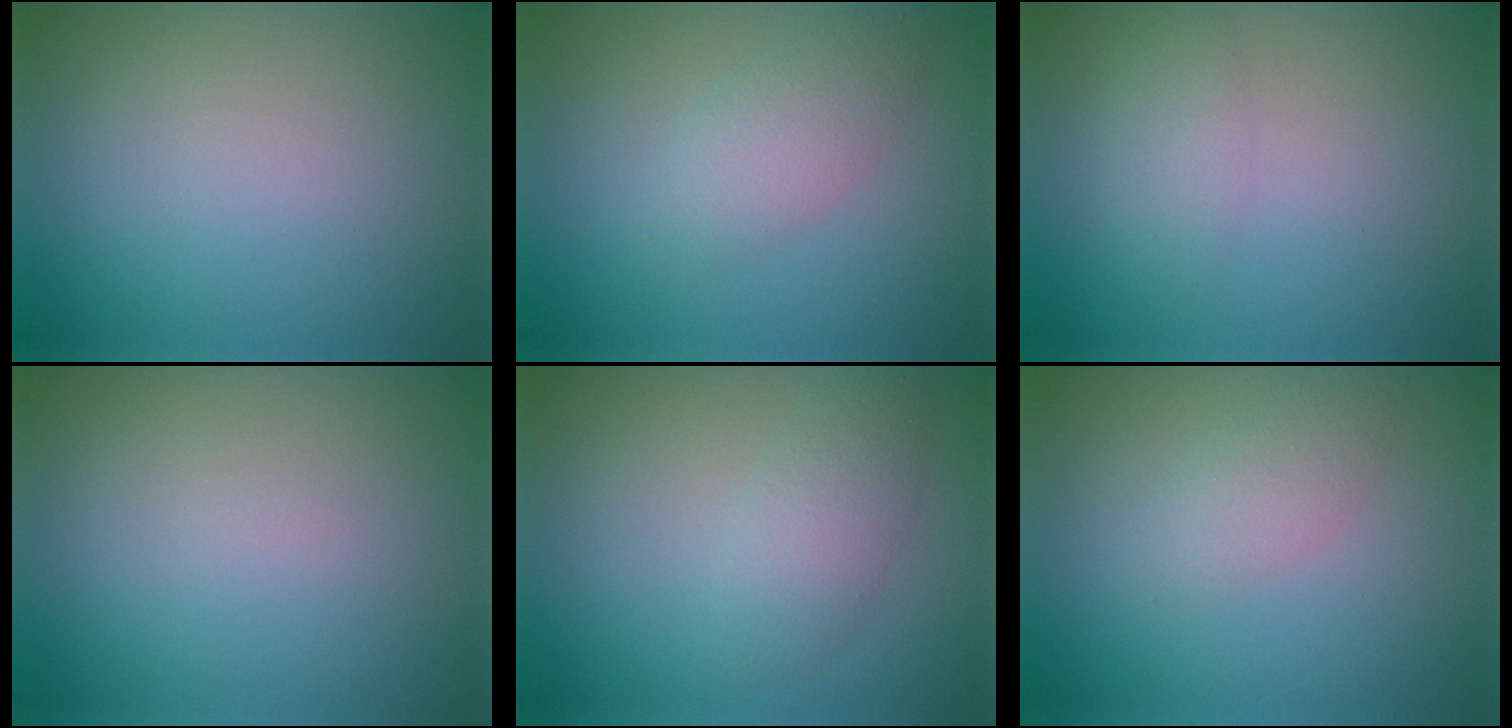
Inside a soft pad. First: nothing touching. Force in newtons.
{"total": 2.8, "press": 2.8, "slide": 0.2}
{"total": 1.7, "press": 1.7, "slide": 0.1}
{"total": 0.0}
{"total": 2.7, "press": 2.7, "slide": 0.0}
{"total": 2.0, "press": 2.0, "slide": 0.1}